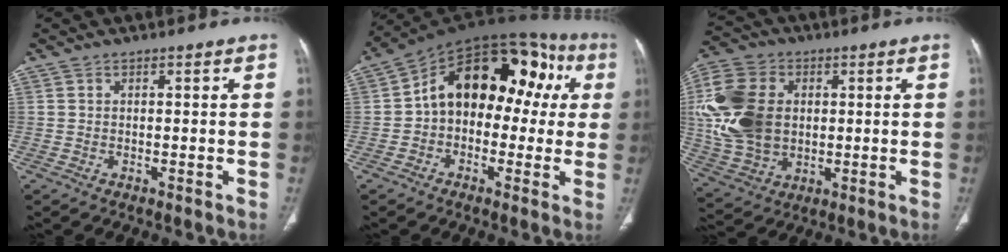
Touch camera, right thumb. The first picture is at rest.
{"total": 19.7, "force": [2.3, 12.8, 14.8], "torque": [-0.164, 0.059, 0.021]}
{"total": 18.4, "force": [2.0, 13.3, 12.5], "torque": [-0.255, 0.004, 0.043]}